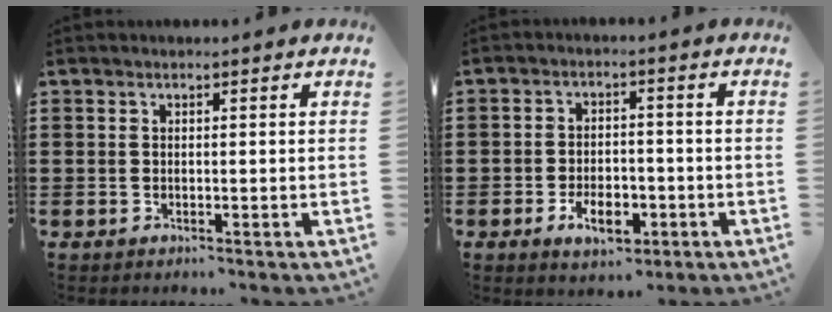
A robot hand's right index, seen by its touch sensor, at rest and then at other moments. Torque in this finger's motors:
{"motor_torque": [0.28, -0.26, 0.45, 0.03]}